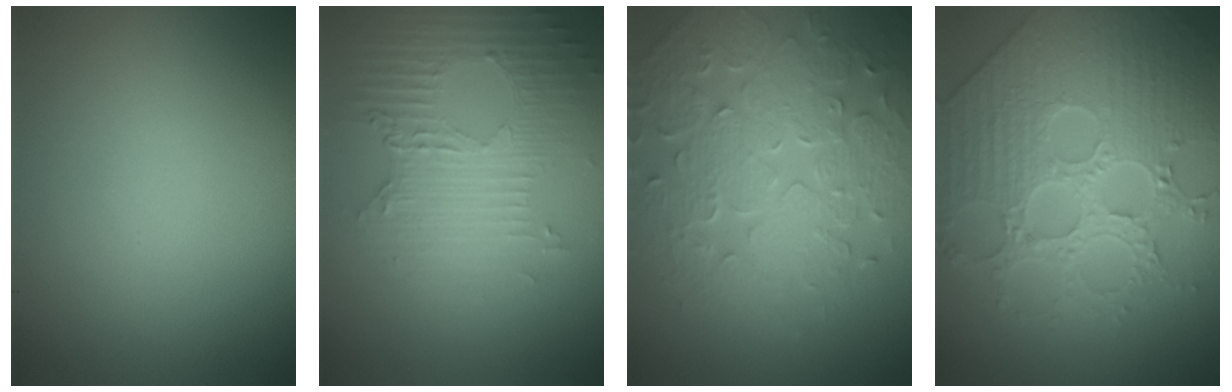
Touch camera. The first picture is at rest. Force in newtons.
{"total": 4.5, "press": 3.1, "slide": 3.2}
{"total": 7.8, "press": 5.6, "slide": 5.4}
{"total": 6.1, "press": 5.6, "slide": 2.3}